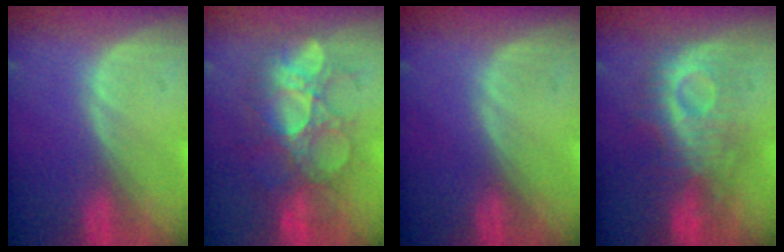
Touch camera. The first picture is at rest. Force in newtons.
{"total": 9.1, "press": 8.9, "slide": 1.9}
{"total": 0.0}
{"total": 8.7, "press": 8.5, "slide": 2.0}